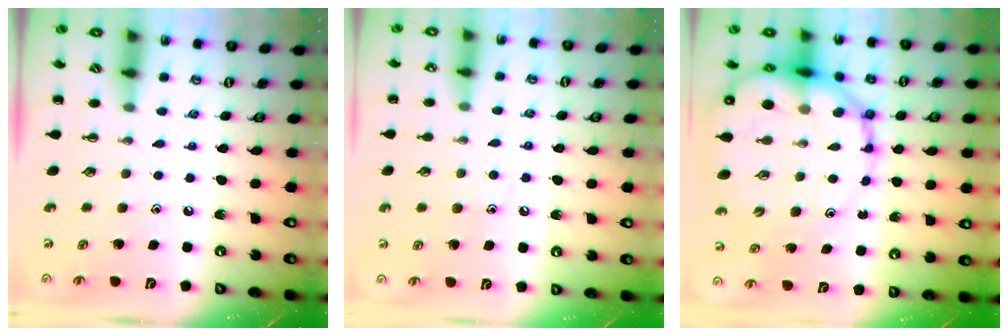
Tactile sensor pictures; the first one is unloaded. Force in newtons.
{"total": 7.4, "press": 7.2, "slide": 1.8}
{"total": 20.8, "press": 20.1, "slide": 5.4}